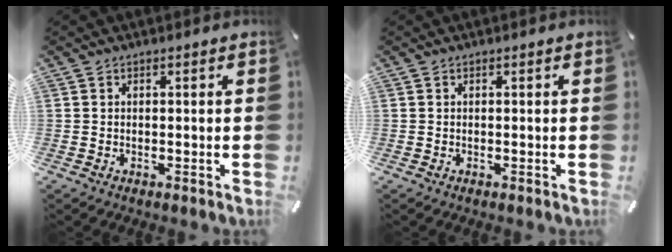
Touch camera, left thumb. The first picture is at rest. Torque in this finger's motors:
{"motor_torque": [0.05, 0.45, -0.01, -0.03, 0.00]}